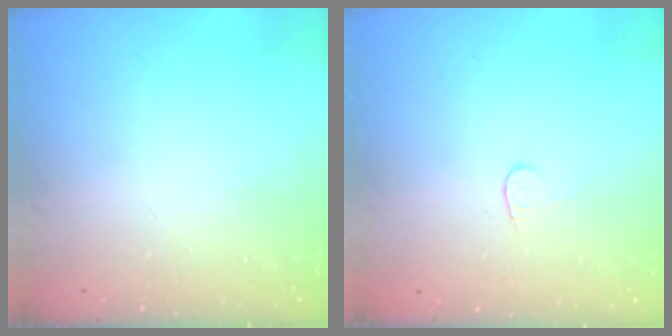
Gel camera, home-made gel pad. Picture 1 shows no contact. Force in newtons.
{"total": 3.7, "press": 3.7, "slide": 0.3}